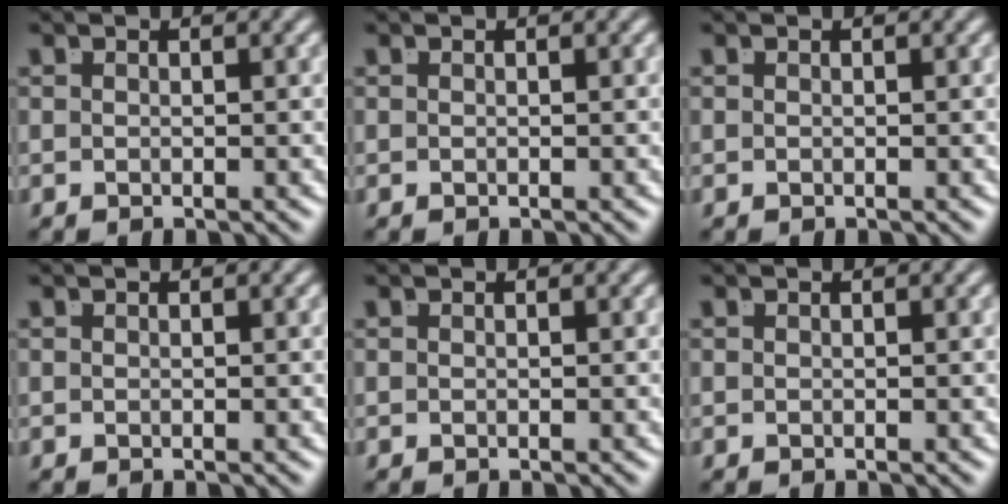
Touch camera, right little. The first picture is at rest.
{"total": 0.0}
{"total": 0.0}
{"total": 0.0}
{"total": 0.0}
{"total": 0.0}